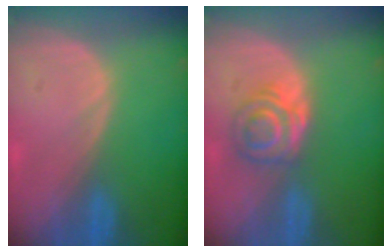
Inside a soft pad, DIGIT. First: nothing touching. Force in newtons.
{"total": 5.2, "press": 4.9, "slide": 1.8}